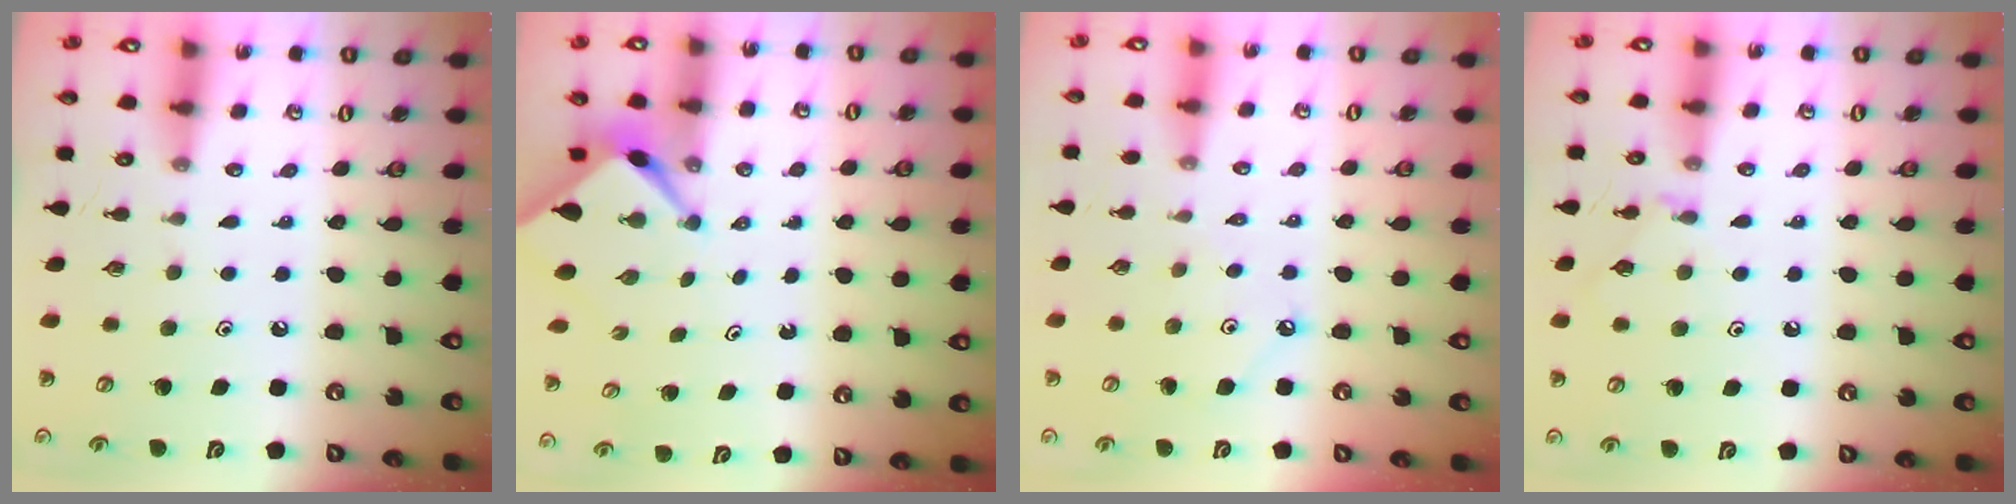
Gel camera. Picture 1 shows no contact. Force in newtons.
{"total": 2.5, "press": 2.5, "slide": 0.3}
{"total": 3.1, "press": 3.1, "slide": 0.1}
{"total": 5.0, "press": 5.0, "slide": 0.7}